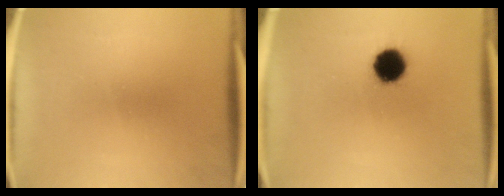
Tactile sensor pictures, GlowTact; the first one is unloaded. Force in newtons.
{"total": 9.3}